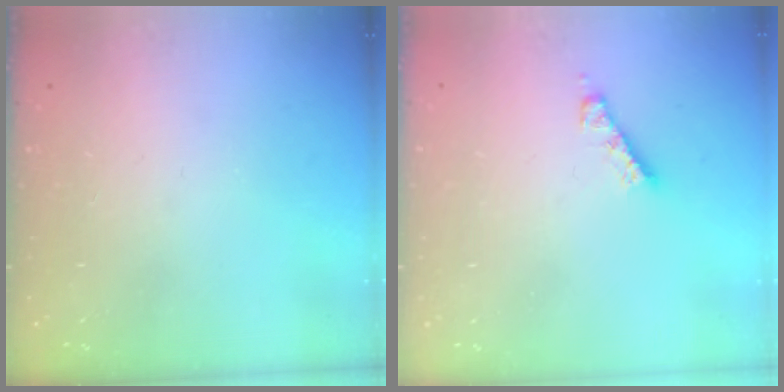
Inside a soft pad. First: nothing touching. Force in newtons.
{"total": 4.0, "press": 4.0, "slide": 0.2}